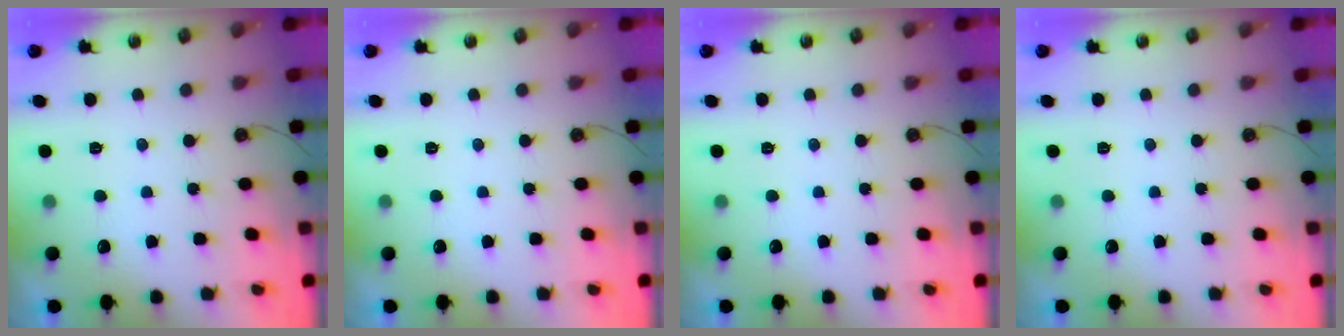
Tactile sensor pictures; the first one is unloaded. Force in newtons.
{"total": 0.0}
{"total": 0.0}
{"total": 0.0}